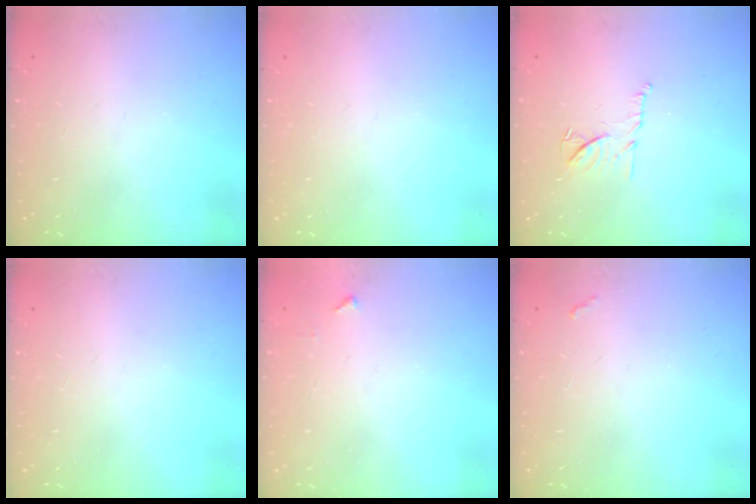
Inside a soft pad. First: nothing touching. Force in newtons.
{"total": 0.0}
{"total": 9.1, "press": 9.1, "slide": 0.2}
{"total": 0.0}
{"total": 3.2, "press": 3.2, "slide": 0.4}
{"total": 2.8, "press": 2.8, "slide": 0.4}